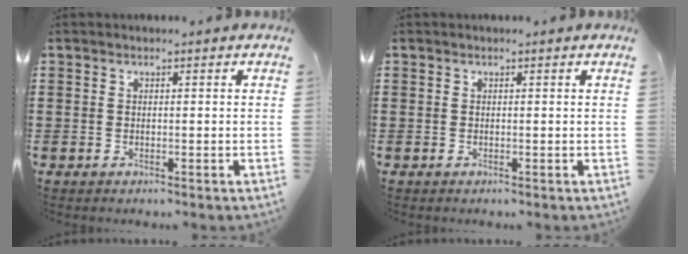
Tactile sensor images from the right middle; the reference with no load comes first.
{"total": 0.0}